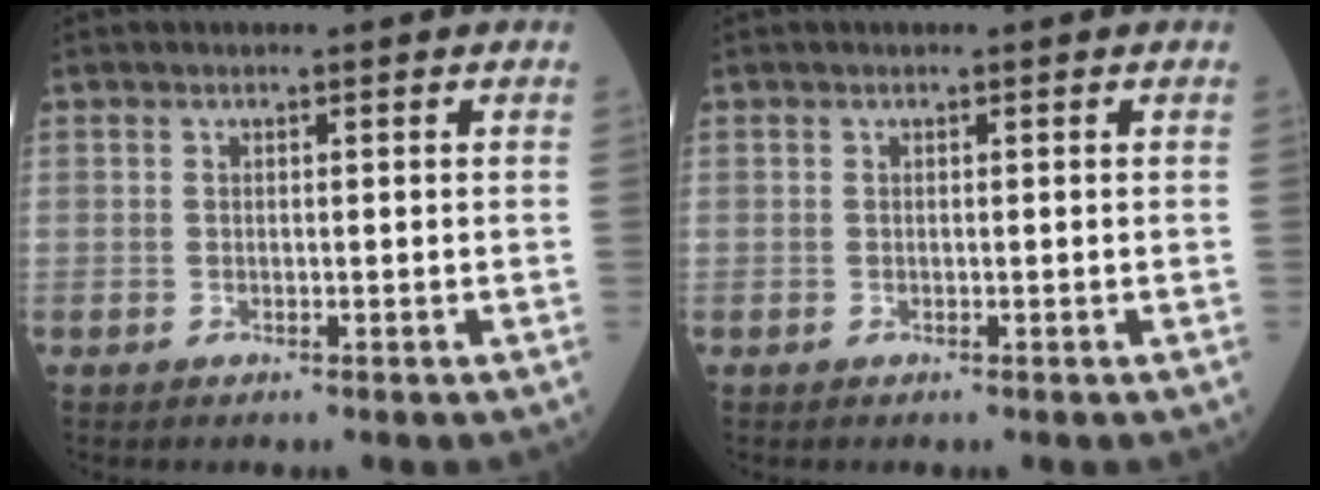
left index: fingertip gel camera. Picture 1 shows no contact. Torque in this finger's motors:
{"motor_torque": [0.05, 0.05, 0.00, -0.01]}